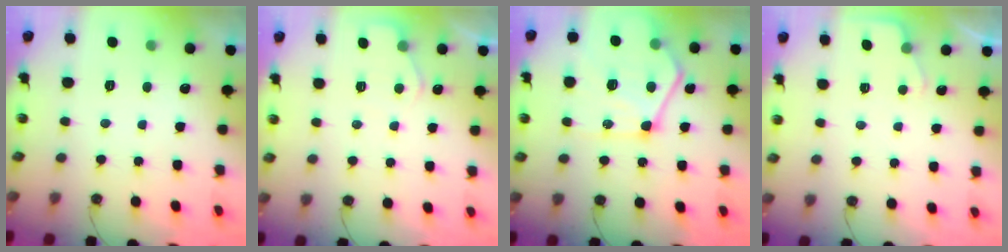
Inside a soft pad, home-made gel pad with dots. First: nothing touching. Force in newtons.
{"total": 5.2, "press": 5.2, "slide": 0.4}
{"total": 18.3, "press": 18.2, "slide": 1.7}
{"total": 3.1, "press": 3.0, "slide": 0.5}